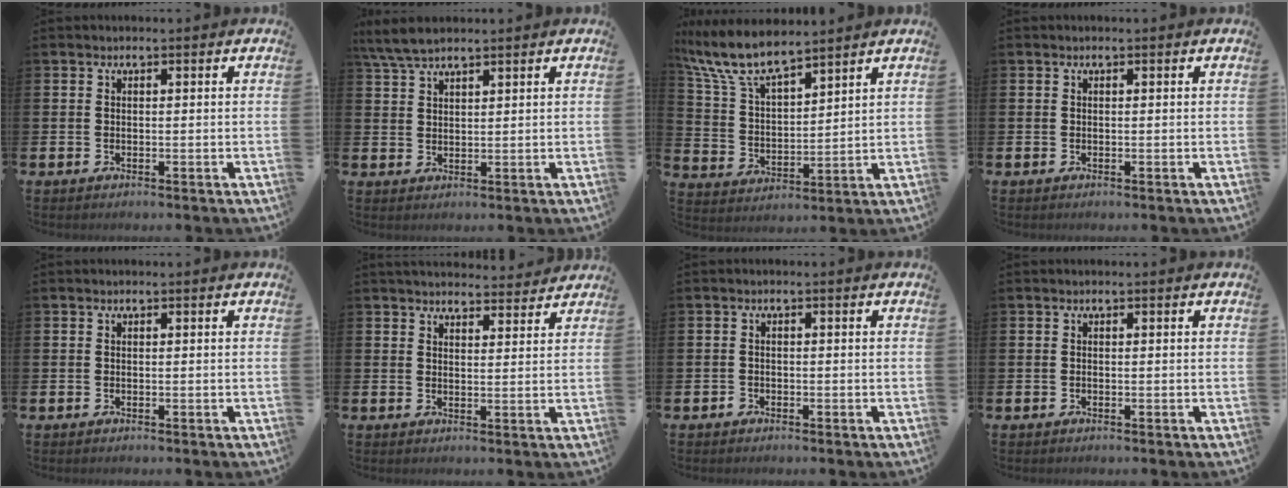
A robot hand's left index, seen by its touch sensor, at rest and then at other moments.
{"total": 4.9, "force": [4.3, 1.1, 2.1], "torque": [-0.043, -0.011, 0.078]}
{"total": 9.1, "force": [8.2, 1.9, 3.4], "torque": [-0.100, -0.034, 0.150]}
{"total": 0.0}
{"total": 0.0}
{"total": 3.8, "force": [3.8, 0.5, 0.1], "torque": [0.004, -0.024, 0.066]}
{"total": 1.0, "force": [-0.7, 0.6, -0.1], "torque": [-0.003, 0.004, -0.017]}
{"total": 0.0}